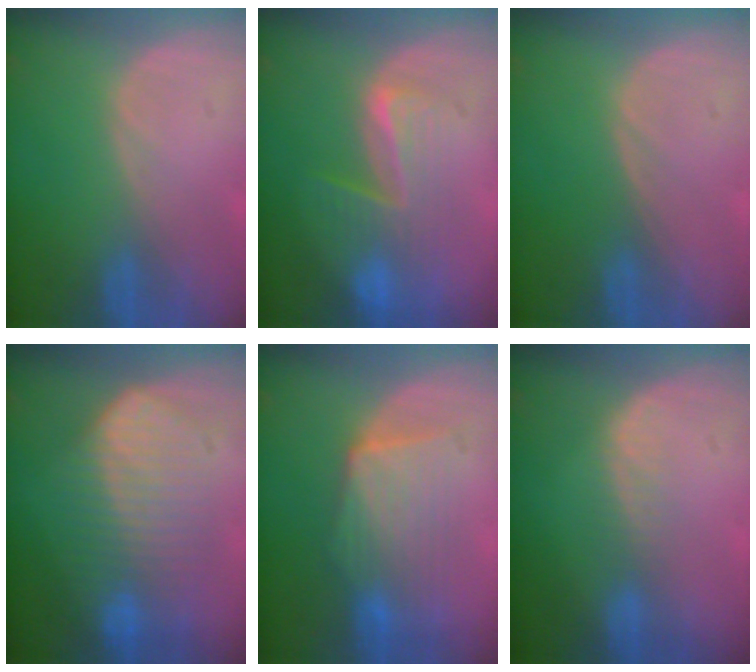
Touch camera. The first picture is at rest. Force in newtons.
{"total": 7.1, "press": 6.9, "slide": 1.9}
{"total": 0.0}
{"total": 10.0, "press": 10.0, "slide": 0.6}
{"total": 7.4, "press": 7.4, "slide": 0.4}
{"total": 2.5, "press": 2.0, "slide": 1.6}